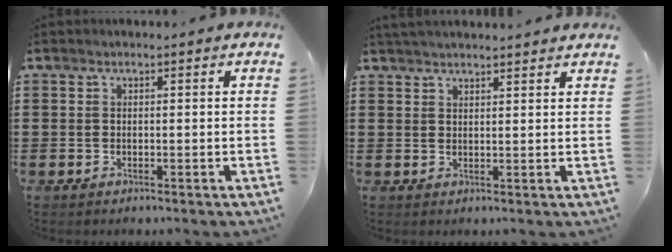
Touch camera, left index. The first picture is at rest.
{"total": 2.2, "force": [2.2, -0.1, 0.3], "torque": [-0.012, 0.000, 0.043]}